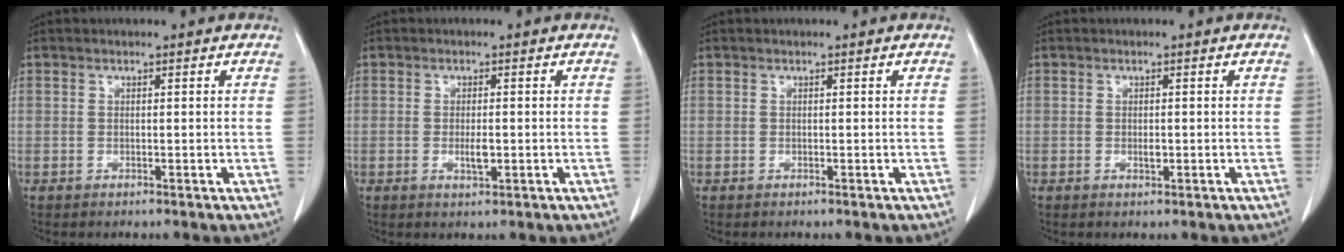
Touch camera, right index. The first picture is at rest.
{"total": 2.2, "force": [-0.4, 0.7, 2.1], "torque": [-0.040, -0.002, -0.005]}
{"total": 0.0}
{"total": 0.9, "force": [-0.2, 0.4, 0.8], "torque": [-0.015, -0.001, -0.002]}